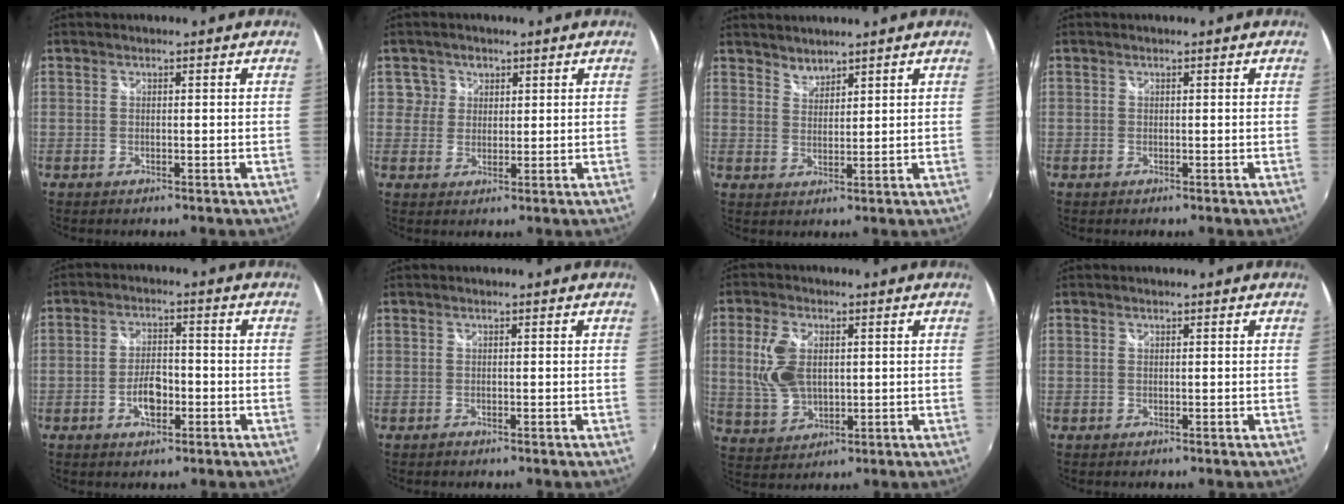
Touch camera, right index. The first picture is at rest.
{"total": 3.4, "force": [1.1, 3.2, 0.1], "torque": [0.017, 0.018, 0.015]}
{"total": 2.8, "force": [2.6, 0.9, 0.2], "torque": [0.003, 0.002, 0.048]}
{"total": 0.0}
{"total": 5.7, "force": [-2.1, 2.9, 4.4], "torque": [-0.086, 0.004, -0.034]}
{"total": 0.6, "force": [-0.5, 0.3, 0.1], "torque": [-0.003, -0.001, -0.010]}
{"total": 9.4, "force": [1.5, 5.8, 7.2], "torque": [-0.152, 0.004, 0.037]}
{"total": 0.0}